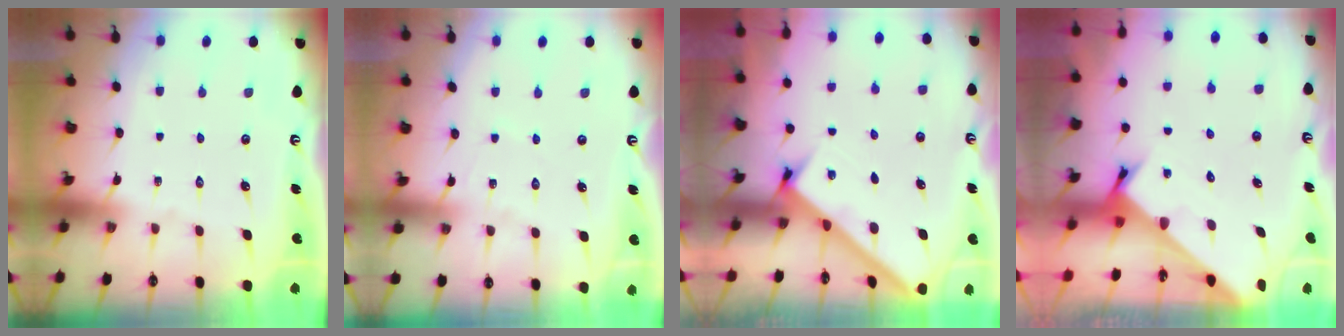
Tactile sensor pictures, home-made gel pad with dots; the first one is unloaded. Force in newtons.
{"total": 3.8, "press": 3.8, "slide": 0.4}
{"total": 2.8, "press": 2.8, "slide": 0.4}
{"total": 2.4, "press": 2.4, "slide": 0.2}